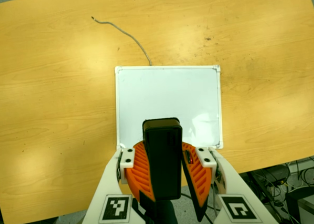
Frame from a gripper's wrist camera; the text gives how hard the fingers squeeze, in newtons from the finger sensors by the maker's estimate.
{"total": 11.5, "left": 11.0, "right": 12.0}